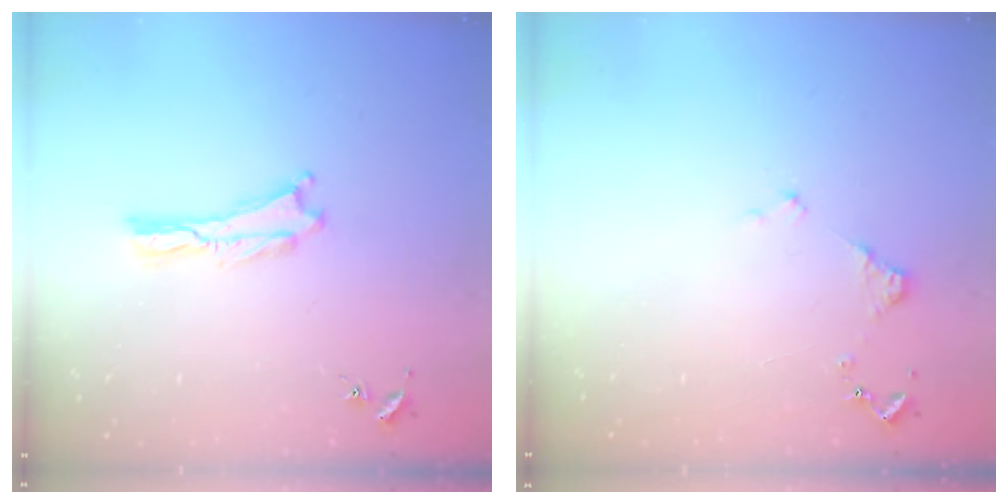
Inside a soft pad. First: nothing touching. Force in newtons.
{"total": 1.2, "press": 1.2, "slide": 0.2}